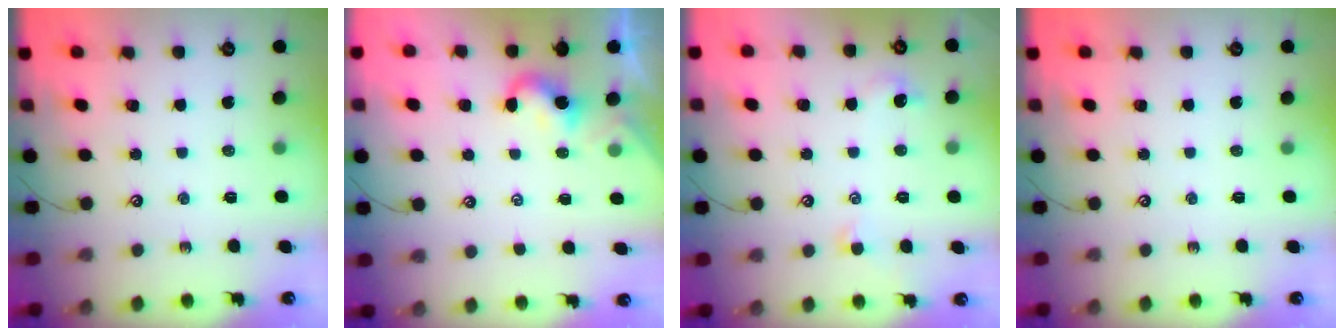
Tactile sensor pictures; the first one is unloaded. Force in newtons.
{"total": 1.2, "press": 1.2, "slide": 0.2}
{"total": 2.5, "press": 2.4, "slide": 0.9}
{"total": 0.0}